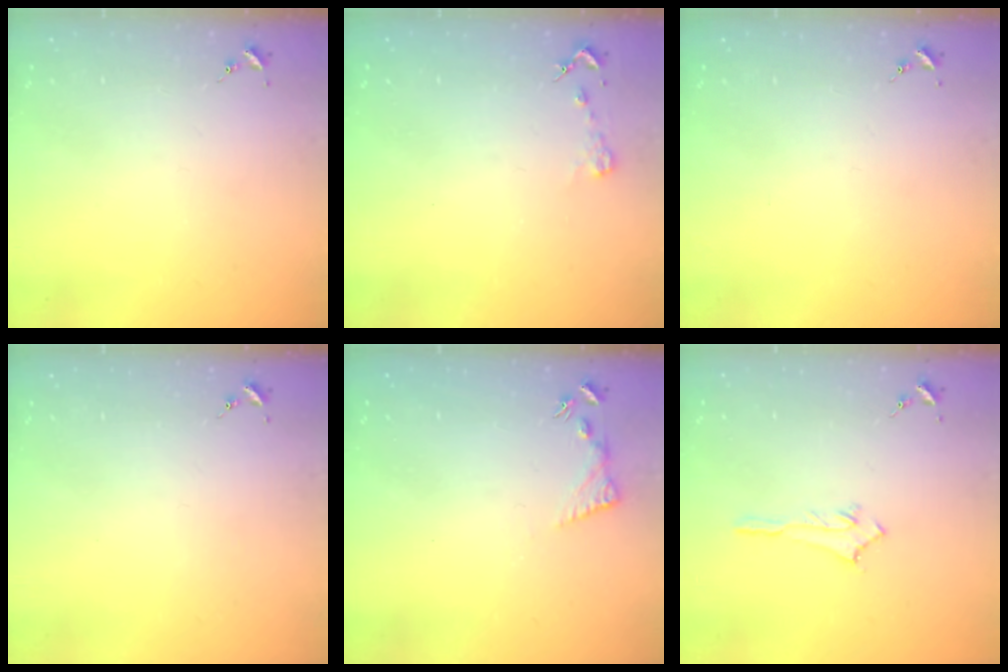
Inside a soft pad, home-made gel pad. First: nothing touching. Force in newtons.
{"total": 3.4, "press": 3.3, "slide": 0.3}
{"total": 0.0}
{"total": 0.0}
{"total": 6.4, "press": 6.3, "slide": 0.7}
{"total": 2.8, "press": 2.7, "slide": 0.4}